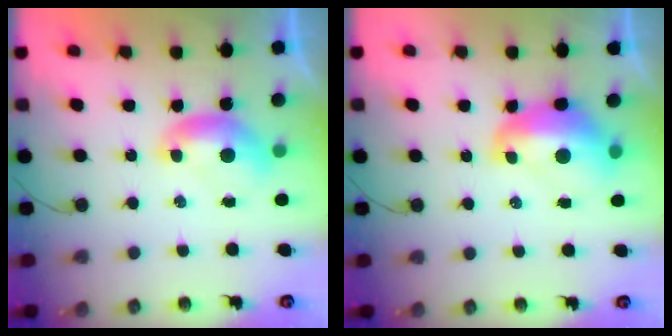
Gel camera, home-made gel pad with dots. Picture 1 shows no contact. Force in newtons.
{"total": 4.9, "press": 4.8, "slide": 1.0}